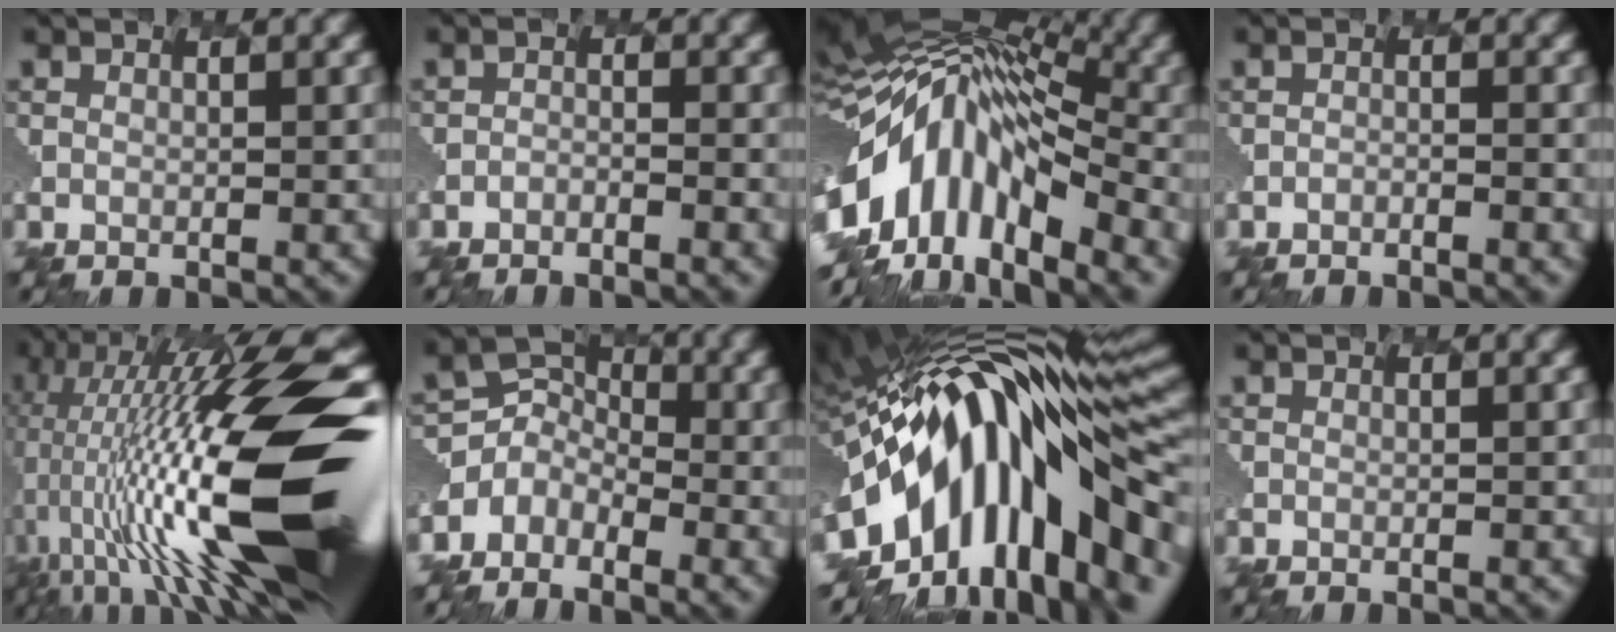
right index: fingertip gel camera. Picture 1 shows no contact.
{"total": 2.3, "force": [-1.2, -0.7, -1.9], "torque": [0.006, -0.001, -0.030]}
{"total": 11.6, "force": [-4.3, 6.6, 8.6], "torque": [-0.175, 0.019, -0.092]}
{"total": 2.0, "force": [-1.1, -0.7, -1.6], "torque": [0.006, 0.004, -0.027]}
{"total": 17.2, "force": [-1.1, 5.4, 16.3], "torque": [-0.312, 0.013, -0.028]}
{"total": 3.6, "force": [-2.5, 2.6, -0.2], "torque": [-0.007, 0.006, -0.057]}
{"total": 12.8, "force": [-4.7, 6.5, 10.0], "torque": [-0.166, 0.028, -0.090]}
{"total": 0.0}